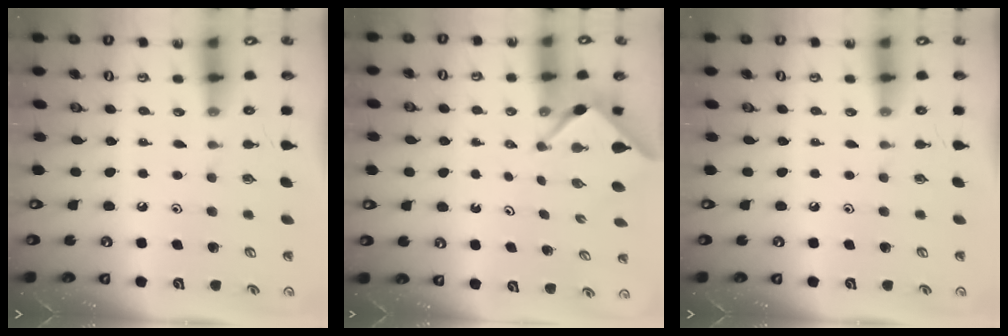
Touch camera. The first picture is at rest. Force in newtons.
{"total": 2.2, "press": 2.2, "slide": 0.3}
{"total": 0.0}